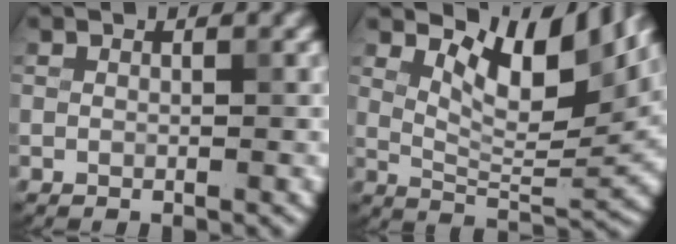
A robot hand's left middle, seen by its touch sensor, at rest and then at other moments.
{"total": 8.2, "force": [4.0, 3.4, 6.3], "torque": [-0.098, -0.006, 0.069]}